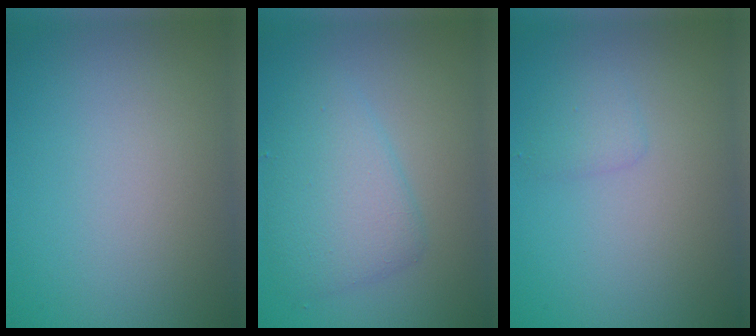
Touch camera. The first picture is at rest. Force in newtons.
{"total": 4.2, "press": 4.2, "slide": 0.0}
{"total": 1.1, "press": 1.1, "slide": 0.1}